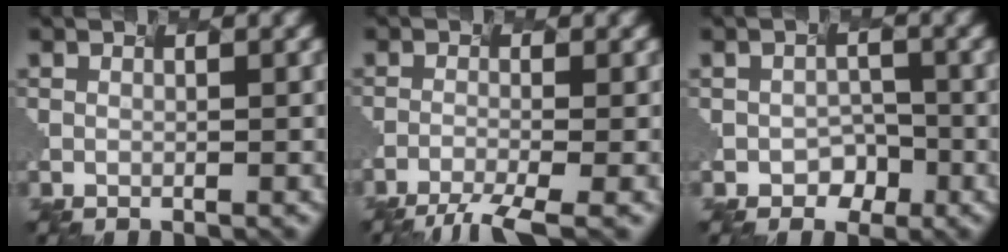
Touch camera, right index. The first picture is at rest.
{"total": 4.4, "force": [-3.9, -0.3, 2.1], "torque": [-0.042, -0.009, -0.051]}
{"total": 2.1, "force": [-1.9, 0.5, -0.9], "torque": [-0.011, -0.016, -0.003]}